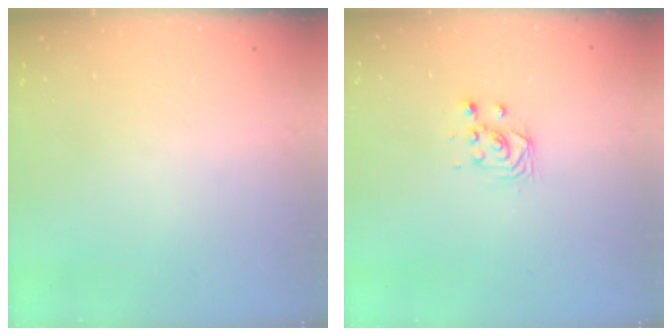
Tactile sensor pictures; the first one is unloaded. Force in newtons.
{"total": 3.3, "press": 3.1, "slide": 1.0}